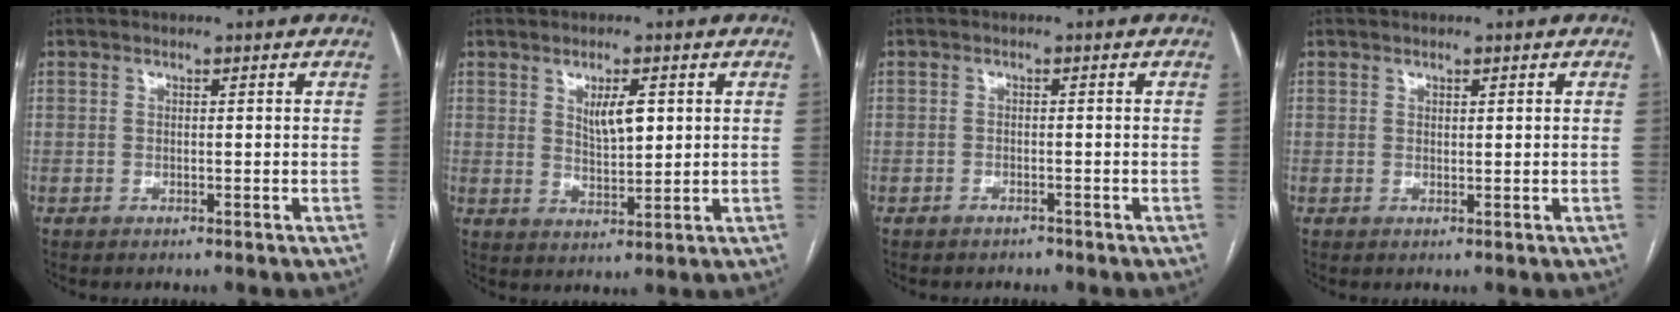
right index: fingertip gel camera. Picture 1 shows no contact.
{"total": 4.8, "force": [1.7, 1.5, 4.2], "torque": [-0.074, -0.004, 0.034]}
{"total": 1.0, "force": [-0.8, 0.5, -0.1], "torque": [-0.003, 0.002, -0.011]}
{"total": 0.8, "force": [0.5, 0.4, 0.5], "torque": [-0.008, -0.001, 0.009]}